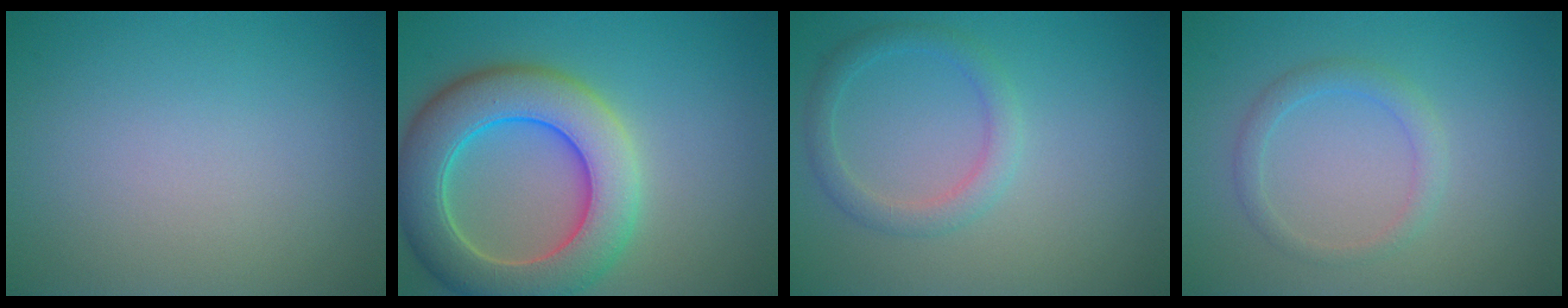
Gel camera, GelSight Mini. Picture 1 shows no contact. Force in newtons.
{"total": 9.3, "press": 9.3, "slide": 0.5}
{"total": 2.3, "press": 2.3, "slide": 0.1}
{"total": 1.8, "press": 1.8, "slide": 0.1}